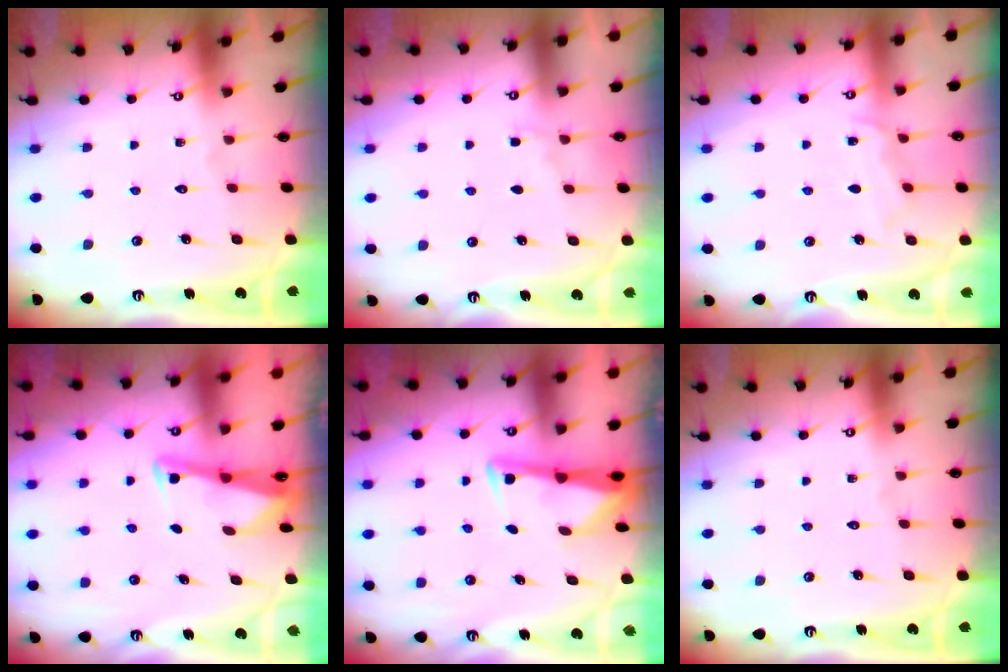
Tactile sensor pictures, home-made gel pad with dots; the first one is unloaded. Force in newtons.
{"total": 2.6, "press": 2.6, "slide": 0.4}
{"total": 5.6, "press": 5.6, "slide": 0.2}
{"total": 2.8, "press": 2.8, "slide": 0.3}
{"total": 3.0, "press": 3.0, "slide": 0.3}
{"total": 0.0}